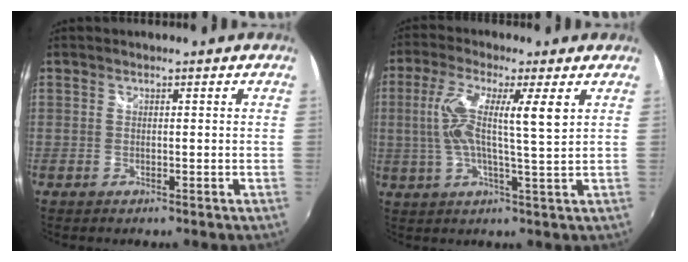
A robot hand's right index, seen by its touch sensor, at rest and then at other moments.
{"total": 11.0, "force": [2.4, 0.5, 10.7], "torque": [-0.196, 0.004, 0.039]}